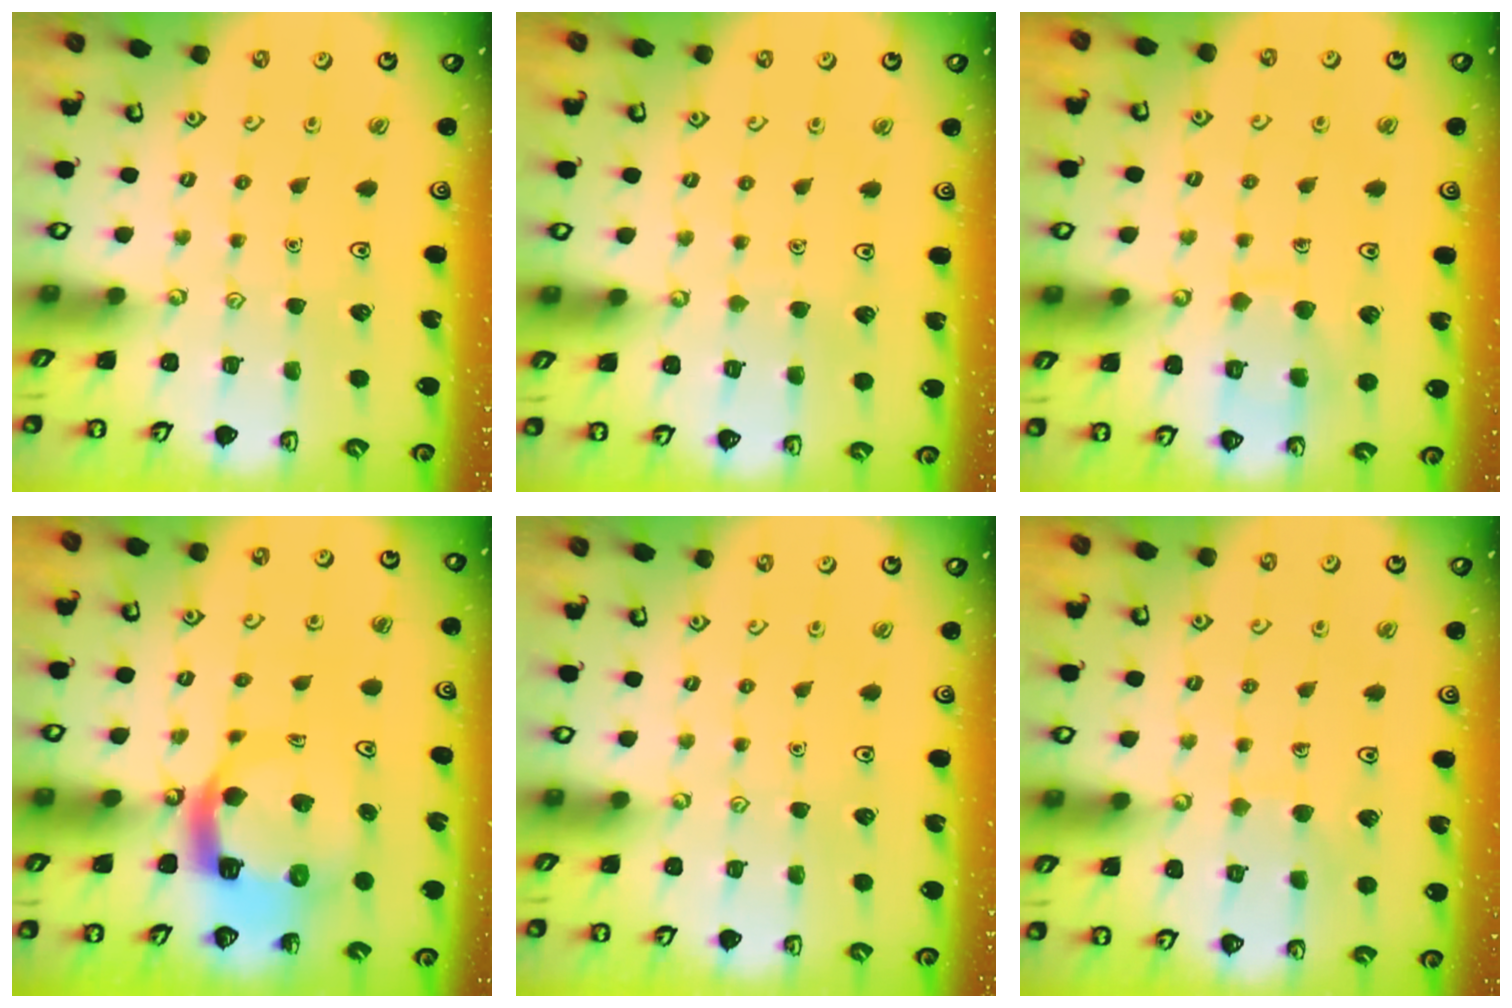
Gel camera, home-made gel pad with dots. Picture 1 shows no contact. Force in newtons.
{"total": 2.5, "press": 2.5, "slide": 0.3}
{"total": 8.3, "press": 8.3, "slide": 0.4}
{"total": 10.3, "press": 10.3, "slide": 1.2}
{"total": 0.0}
{"total": 6.8, "press": 6.8, "slide": 0.5}